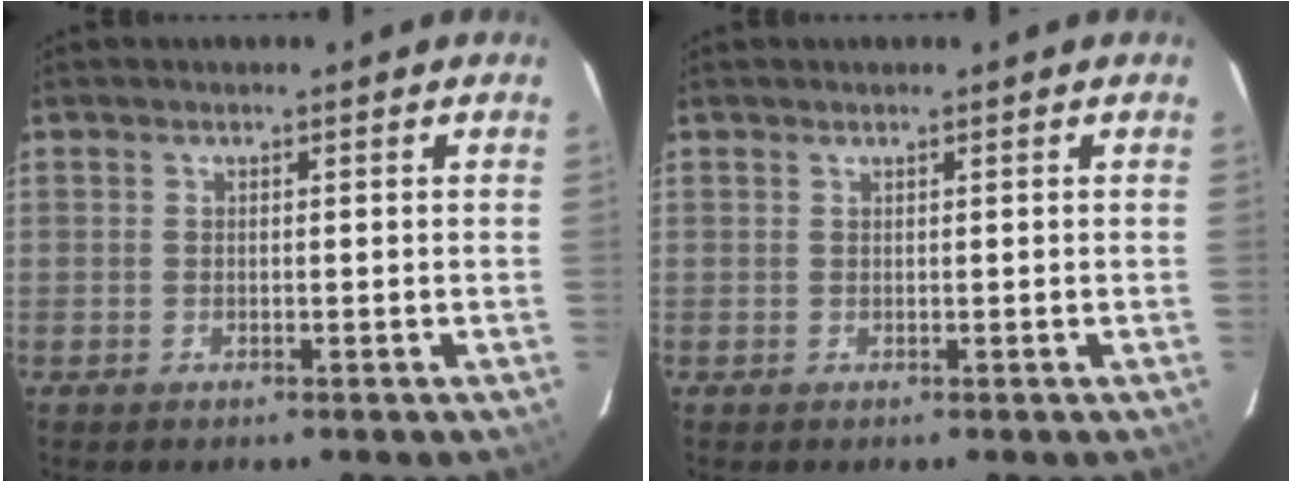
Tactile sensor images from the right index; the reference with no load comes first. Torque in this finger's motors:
{"motor_torque": [0.13, 0.04, 0.05, 0.01]}